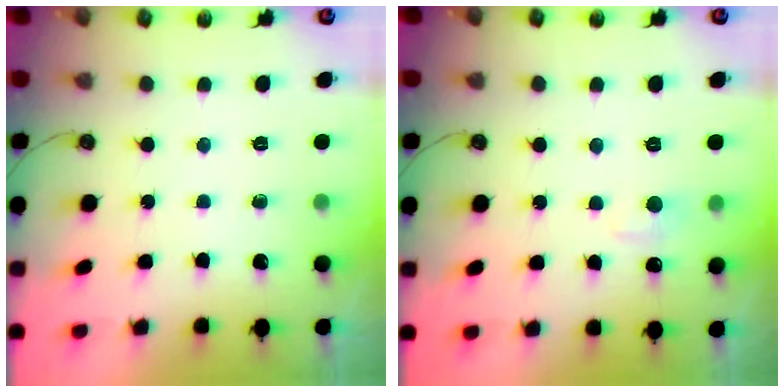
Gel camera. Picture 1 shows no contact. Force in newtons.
{"total": 1.7, "press": 1.5, "slide": 0.7}